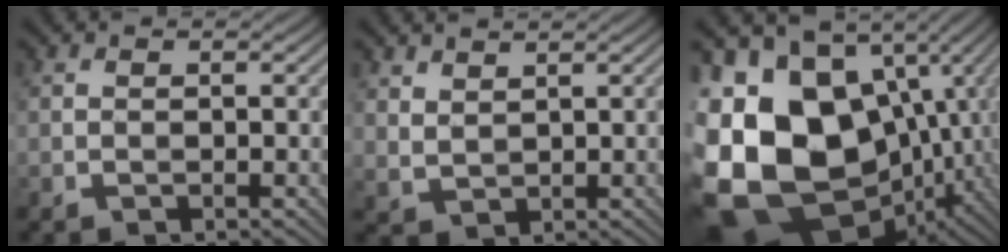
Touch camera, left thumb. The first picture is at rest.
{"total": 2.2, "force": [1.8, 1.1, 0.6], "torque": [-0.019, -0.003, 0.047]}
{"total": 22.1, "force": [-2.3, 17.2, 13.7], "torque": [-0.306, -0.035, -0.009]}